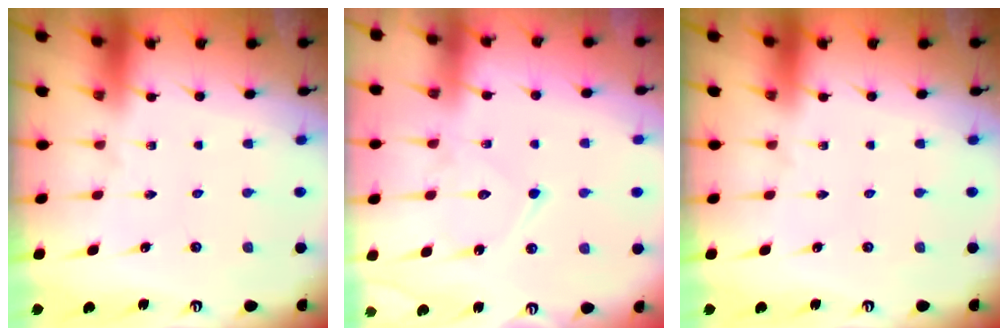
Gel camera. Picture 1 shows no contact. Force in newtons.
{"total": 10.5, "press": 10.5, "slide": 0.8}
{"total": 0.0}